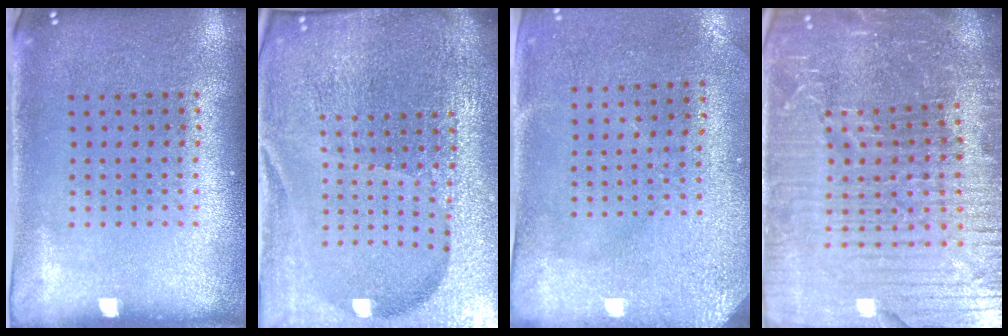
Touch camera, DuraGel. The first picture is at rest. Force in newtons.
{"total": 6.7, "press": 5.8, "slide": 3.3}
{"total": 3.0, "press": 2.3, "slide": 1.9}
{"total": 6.7, "press": 5.8, "slide": 3.3}